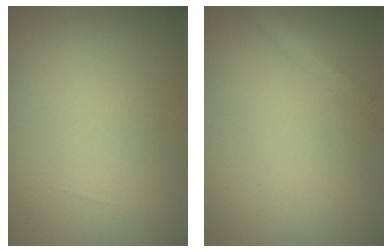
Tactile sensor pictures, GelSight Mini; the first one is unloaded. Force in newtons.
{"total": 2.2, "press": 2.2, "slide": 0.1}